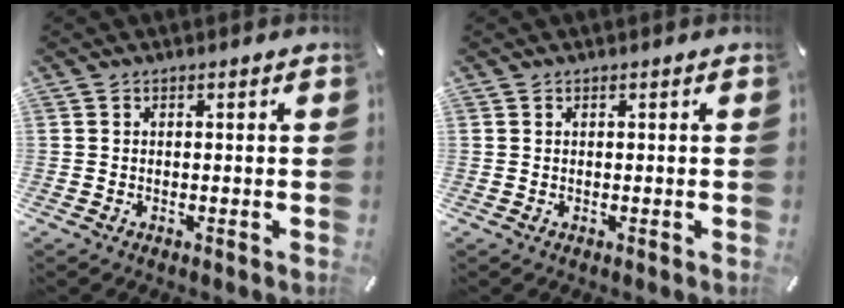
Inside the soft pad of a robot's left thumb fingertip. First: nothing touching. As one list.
[{"total": 0.0}]